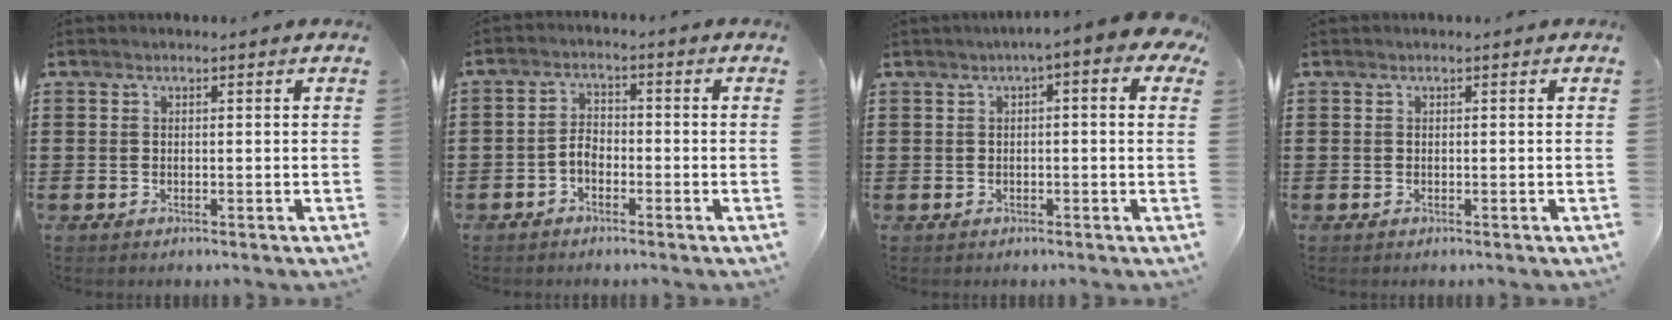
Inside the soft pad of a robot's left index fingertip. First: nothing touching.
{"total": 2.8, "force": [-1.6, 1.5, 1.7], "torque": [-0.049, 0.003, -0.036]}
{"total": 2.7, "force": [0.2, 0.4, 2.6], "torque": [-0.050, 0.004, 0.000]}
{"total": 0.0}